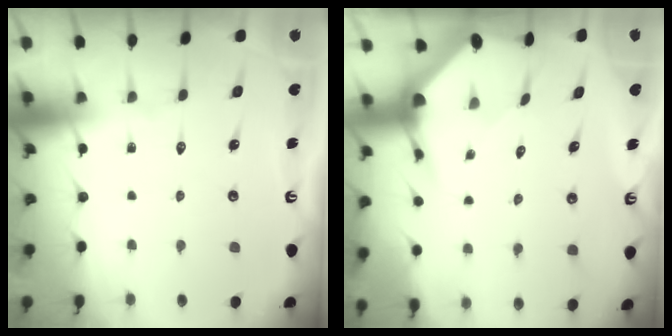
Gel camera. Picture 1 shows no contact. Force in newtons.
{"total": 3.5, "press": 3.5, "slide": 0.5}